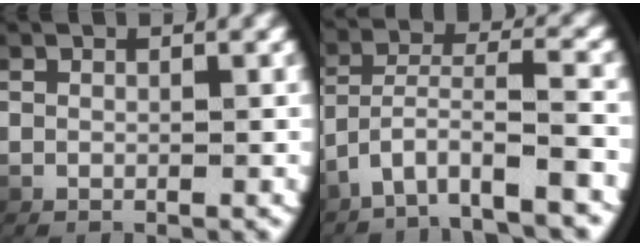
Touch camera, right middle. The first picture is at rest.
{"total": 4.5, "force": [-2.8, 1.3, 3.2], "torque": [-0.076, -0.015, -0.038]}